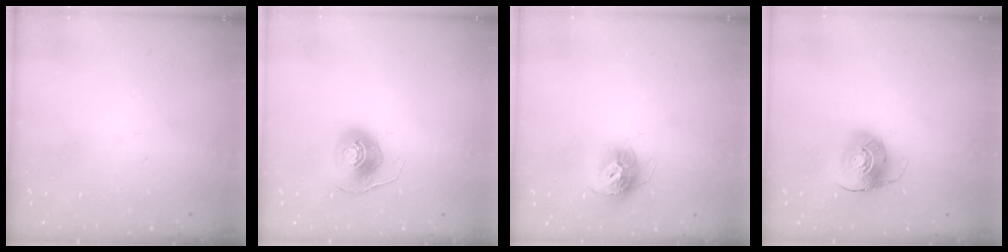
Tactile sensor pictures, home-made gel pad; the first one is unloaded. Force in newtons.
{"total": 8.5, "press": 8.4, "slide": 0.3}
{"total": 11.2, "press": 11.2, "slide": 0.8}
{"total": 10.3, "press": 10.3, "slide": 0.4}